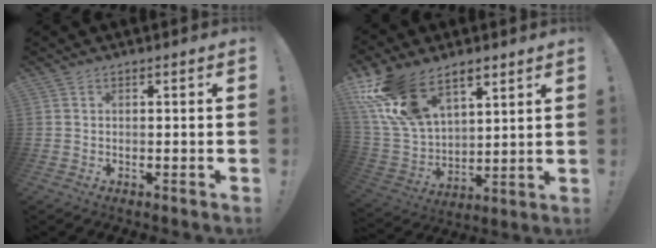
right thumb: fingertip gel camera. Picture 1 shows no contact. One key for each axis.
{"total": 19.1, "fx": 11.8, "fy": 10.9, "fz": 10.3, "tx": -0.214, "ty": -0.069, "tz": 0.222}